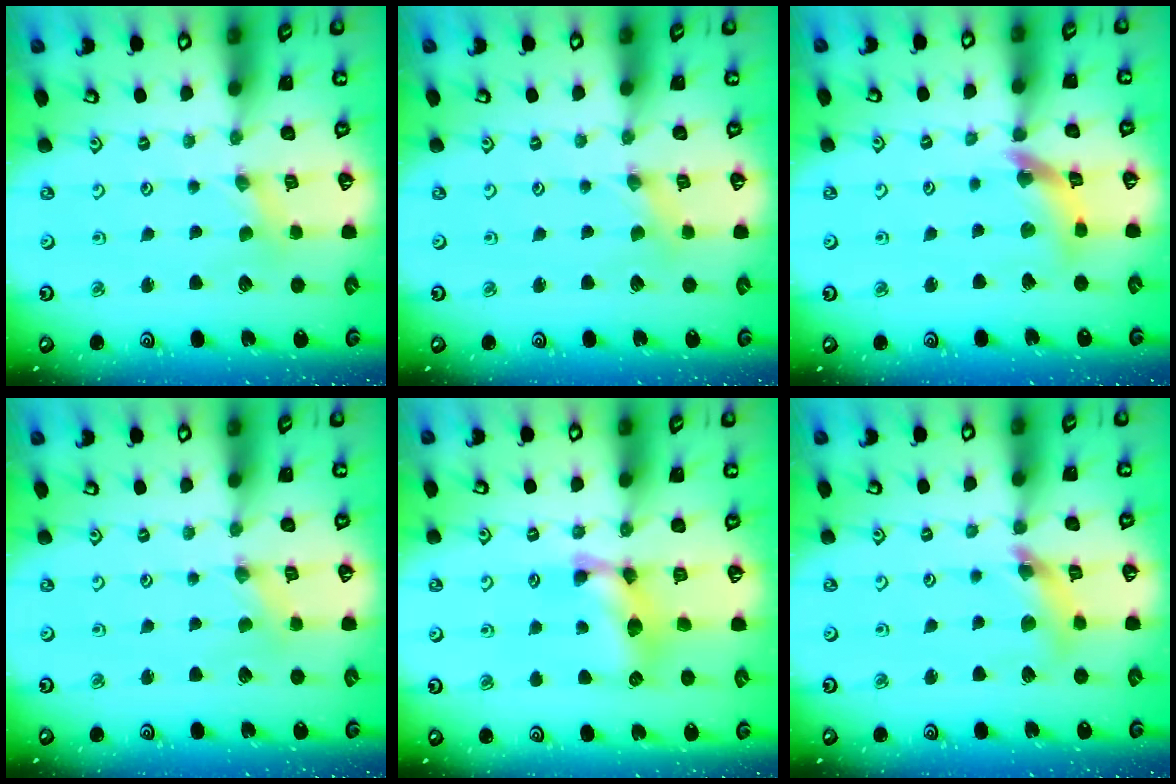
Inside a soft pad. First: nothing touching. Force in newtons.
{"total": 0.0}
{"total": 11.1, "press": 11.0, "slide": 1.3}
{"total": 0.0}
{"total": 11.9, "press": 11.9, "slide": 0.4}
{"total": 10.9, "press": 10.8, "slide": 1.3}